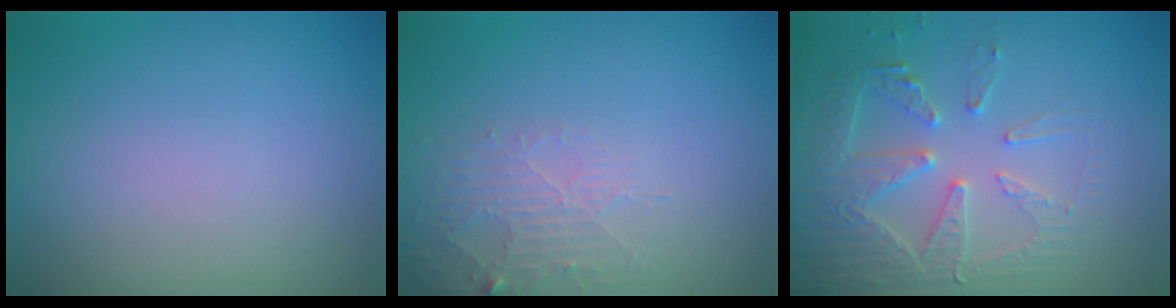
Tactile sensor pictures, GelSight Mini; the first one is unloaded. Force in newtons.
{"total": 2.2, "press": 2.2, "slide": 0.5}
{"total": 4.5, "press": 4.4, "slide": 0.7}